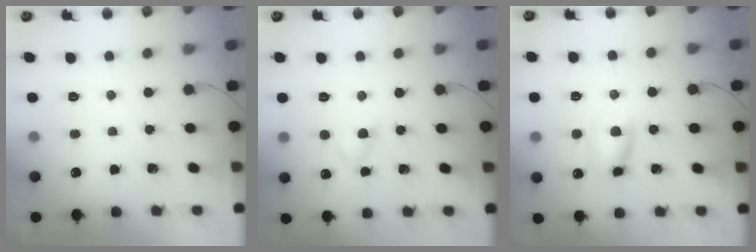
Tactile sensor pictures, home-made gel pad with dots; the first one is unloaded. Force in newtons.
{"total": 3.1, "press": 2.8, "slide": 1.3}
{"total": 8.0, "press": 7.9, "slide": 0.8}